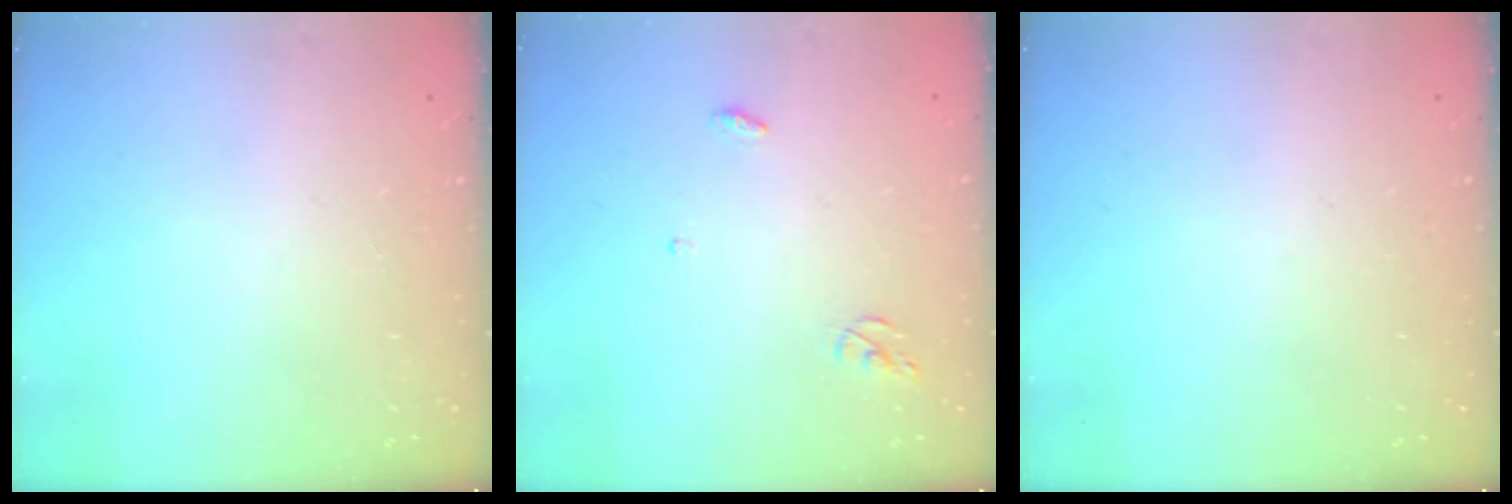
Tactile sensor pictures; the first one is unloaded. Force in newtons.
{"total": 3.7, "press": 3.7, "slide": 0.1}
{"total": 0.0}